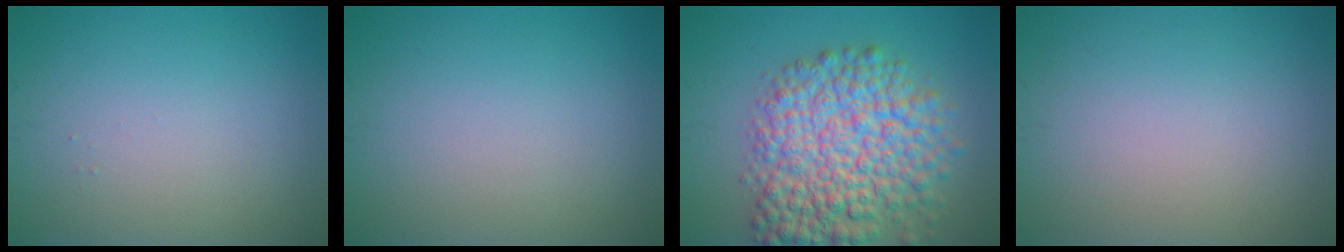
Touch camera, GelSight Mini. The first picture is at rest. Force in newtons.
{"total": 0.0}
{"total": 9.8, "press": 9.8, "slide": 0.4}
{"total": 0.0}